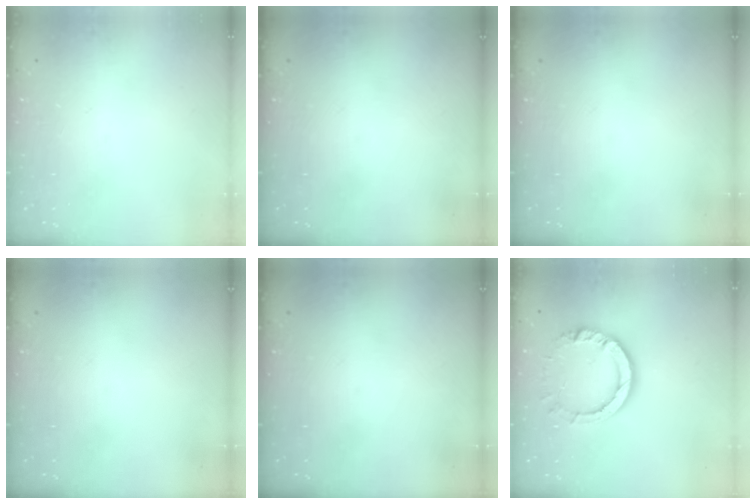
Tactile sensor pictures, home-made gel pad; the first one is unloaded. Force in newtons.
{"total": 0.0}
{"total": 0.0}
{"total": 0.0}
{"total": 0.0}
{"total": 11.3, "press": 11.2, "slide": 1.3}